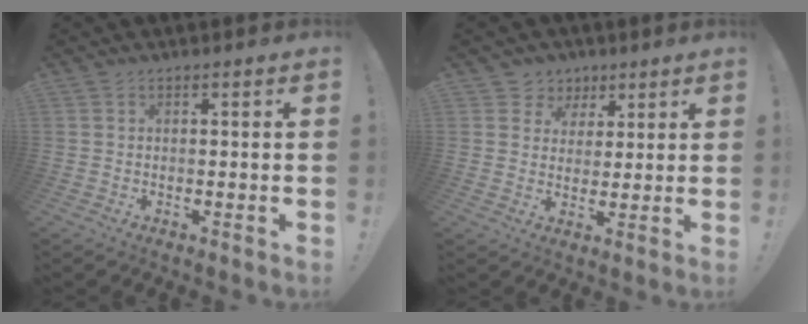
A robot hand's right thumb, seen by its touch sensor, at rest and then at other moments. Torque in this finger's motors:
{"motor_torque": [-0.03, -0.04, 0.10, -0.05, 0.00]}